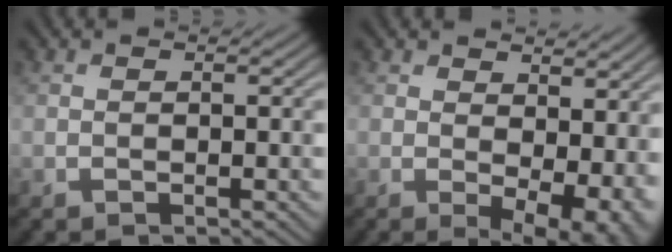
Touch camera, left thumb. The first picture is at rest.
{"total": 8.0, "force": [1.3, 4.3, 6.6], "torque": [-0.091, -0.011, 0.032]}